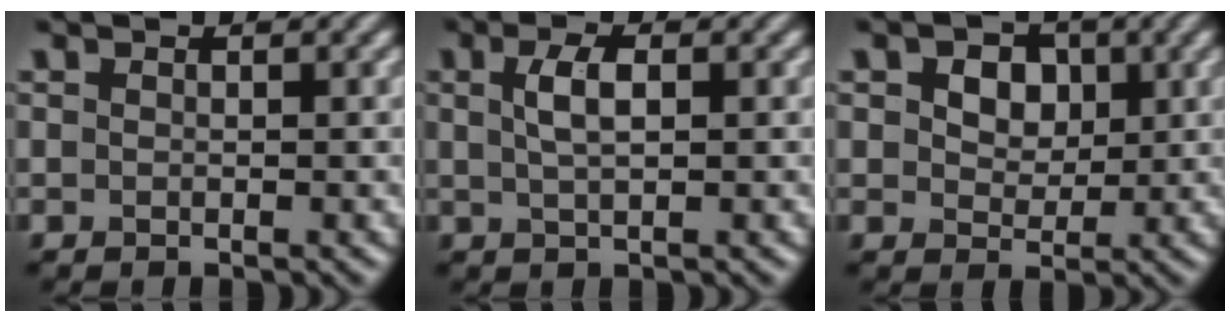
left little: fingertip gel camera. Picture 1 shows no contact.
{"total": 2.5, "force": [0.6, 0.9, 2.3], "torque": [-0.047, 0.005, 0.011]}
{"total": 5.3, "force": [2.1, 3.6, 3.2], "torque": [-0.056, 0.014, 0.015]}